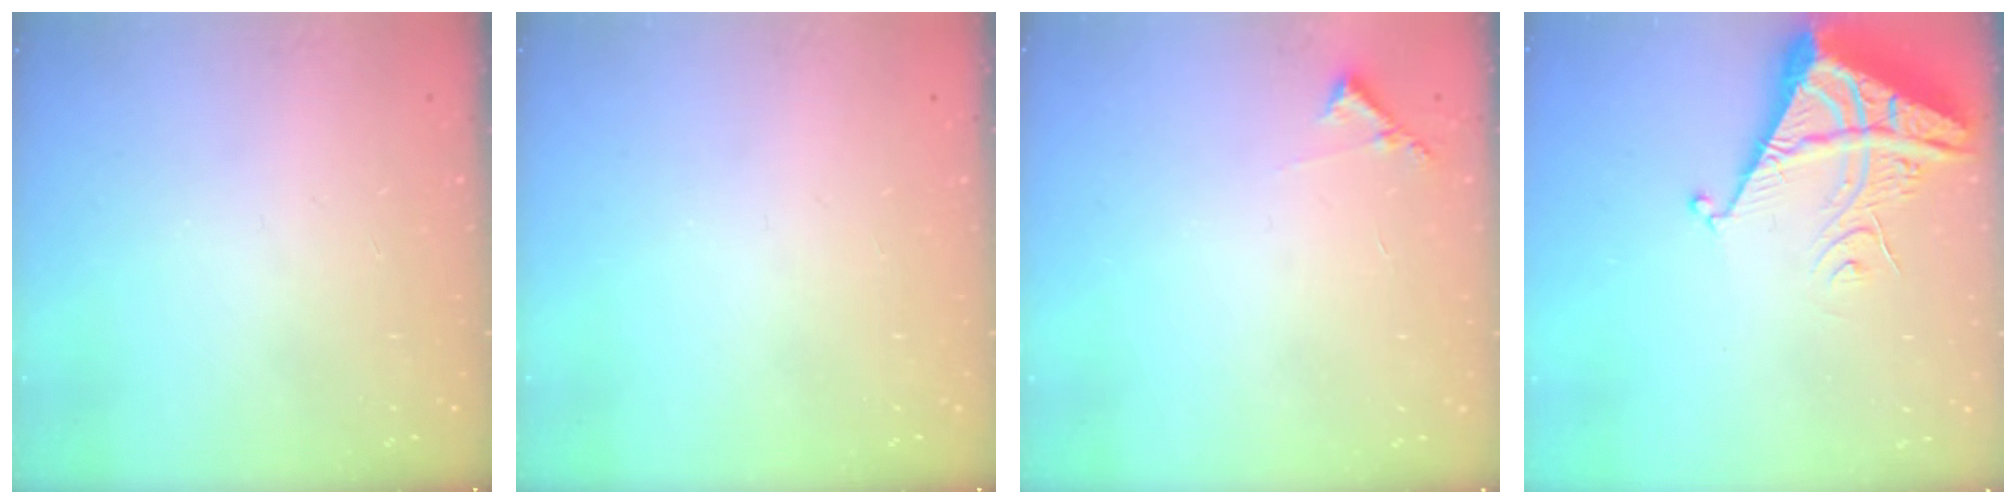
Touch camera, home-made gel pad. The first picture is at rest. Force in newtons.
{"total": 0.0}
{"total": 6.4, "press": 6.4, "slide": 0.5}
{"total": 7.0, "press": 6.9, "slide": 0.7}